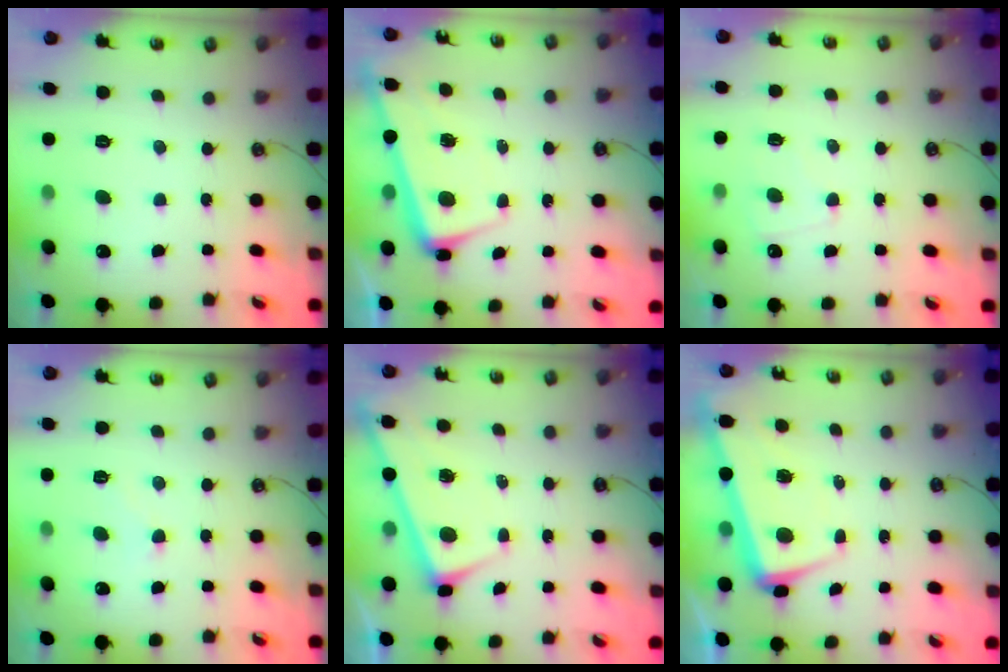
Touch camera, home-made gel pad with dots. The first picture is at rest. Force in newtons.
{"total": 2.5, "press": 2.4, "slide": 0.6}
{"total": 0.9, "press": 0.8, "slide": 0.5}
{"total": 3.9, "press": 3.9, "slide": 0.4}
{"total": 3.1, "press": 3.1, "slide": 0.2}
{"total": 2.4, "press": 1.3, "slide": 2.0}